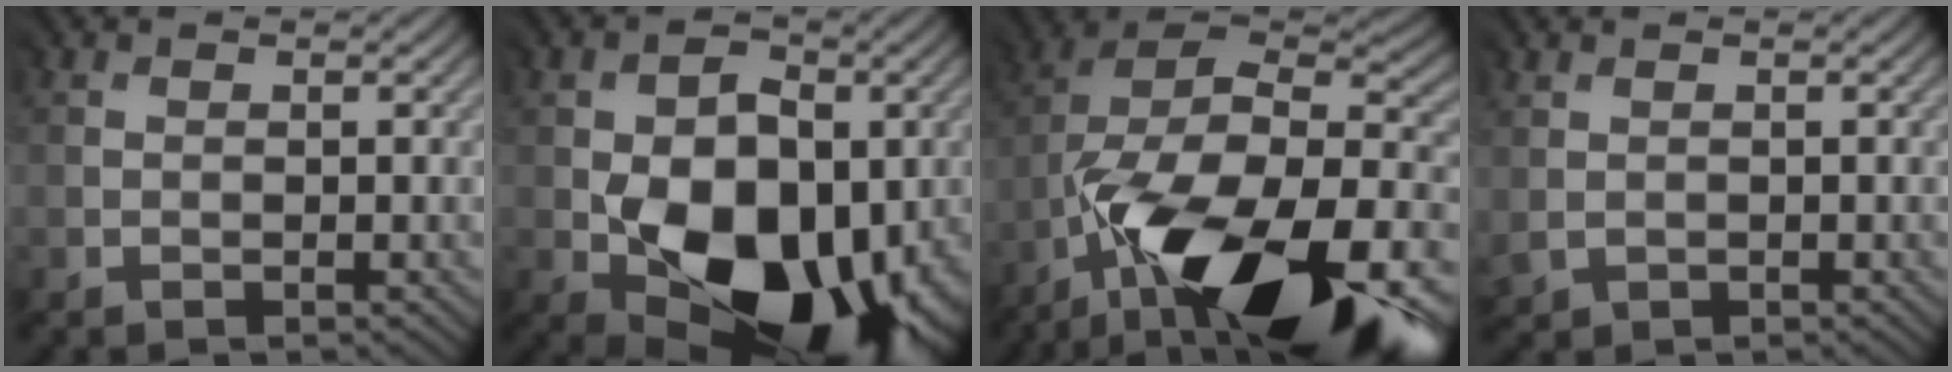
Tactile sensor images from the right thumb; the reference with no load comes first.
{"total": 15.5, "force": [-3.4, 10.2, 11.2], "torque": [-0.149, -0.026, -0.046]}
{"total": 22.0, "force": [-12.1, 10.2, 15.3], "torque": [-0.236, -0.043, -0.161]}
{"total": 1.5, "force": [0.8, 1.2, 0.3], "torque": [-0.019, 0.003, 0.020]}